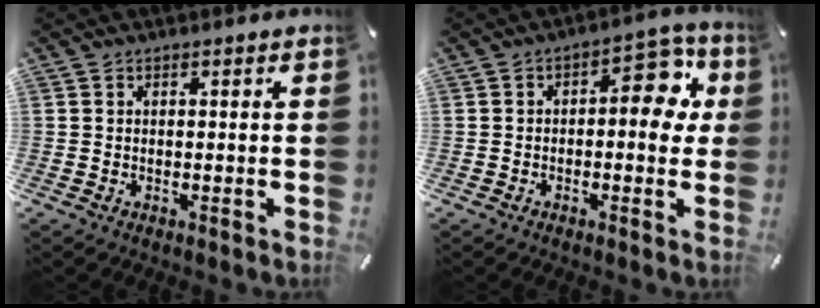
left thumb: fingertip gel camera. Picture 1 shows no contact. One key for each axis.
{"total": 9.9, "fx": 1.3, "fy": 5.2, "fz": 8.3, "tx": -0.091, "ty": -0.011, "tz": 0.011}